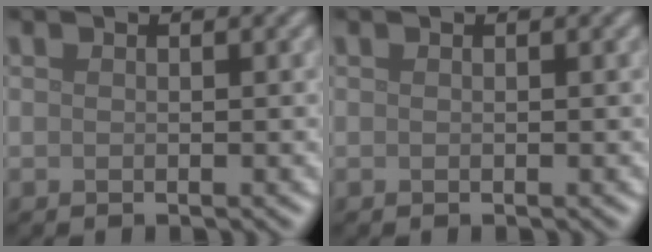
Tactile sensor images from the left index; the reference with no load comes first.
{"total": 0.0}